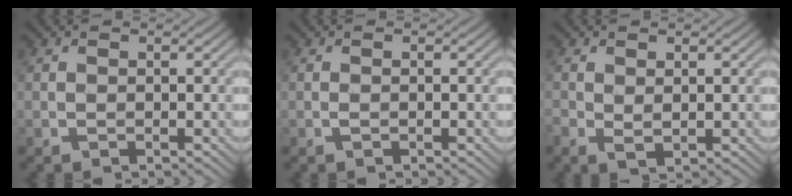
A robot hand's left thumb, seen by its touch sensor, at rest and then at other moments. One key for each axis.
{"total": 0.5, "fx": -0.2, "fy": 0.0, "fz": 0.5, "tx": -0.012, "ty": 0.000, "tz": -0.005}
{"total": 1.6, "fx": 0.3, "fy": 0.7, "fz": 1.4, "tx": -0.035, "ty": -0.004, "tz": 0.008}